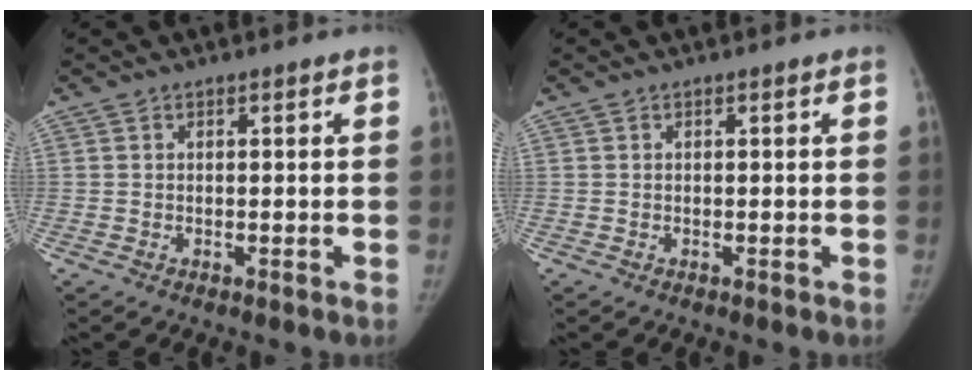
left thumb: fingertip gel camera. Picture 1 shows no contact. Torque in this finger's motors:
{"motor_torque": [0.00, 0.00, 0.01, -0.08, 0.00]}